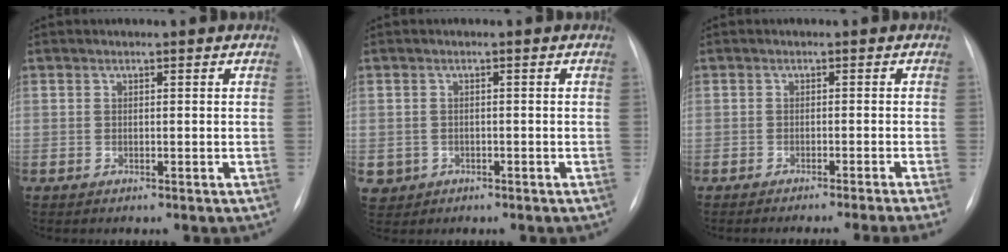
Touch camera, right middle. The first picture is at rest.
{"total": 2.9, "force": [-1.1, 2.7, 0.3], "torque": [-0.008, 0.002, -0.012]}
{"total": 7.8, "force": [-6.7, -2.2, 3.4], "torque": [-0.013, -0.018, -0.084]}